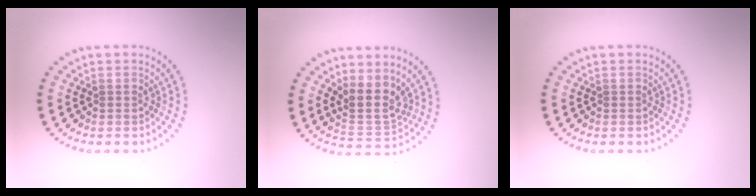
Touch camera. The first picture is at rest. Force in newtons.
{"total": 3.8, "press": 3.0, "slide": 2.3}
{"total": 0.0}